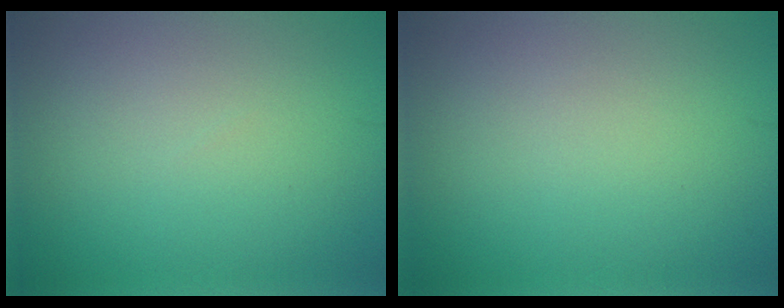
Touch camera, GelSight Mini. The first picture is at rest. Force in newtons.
{"total": 0.0}